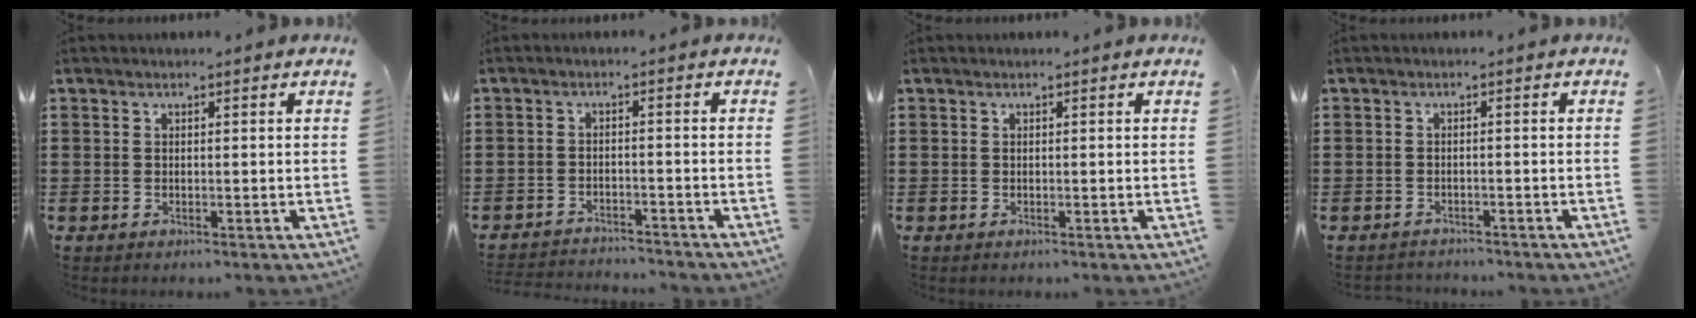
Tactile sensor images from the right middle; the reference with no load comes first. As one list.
[{"total": 2.7, "force": [-2.7, 0.1, -0.1], "torque": [-0.005, 0.000, -0.059]}, {"total": 0.0}, {"total": 1.4, "force": [-1.3, 0.4, -0.3], "torque": [0.002, 0.004, -0.032]}]